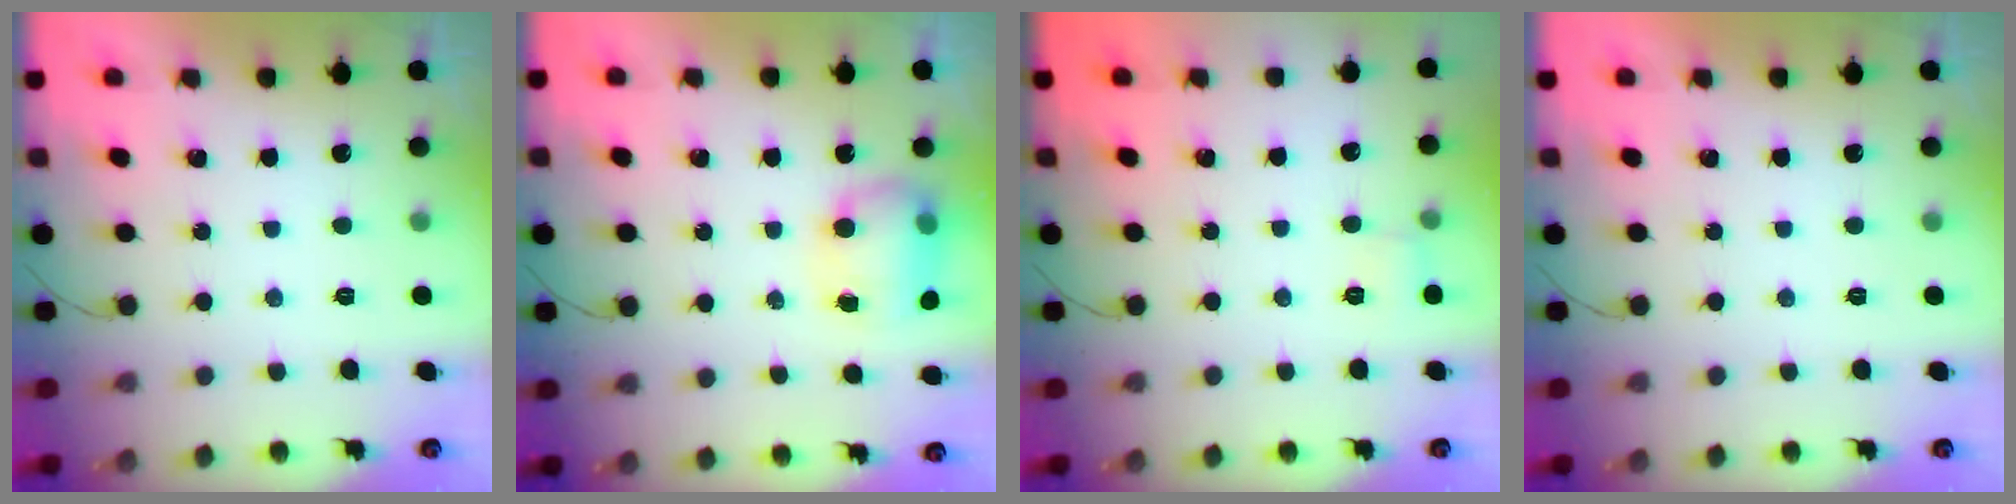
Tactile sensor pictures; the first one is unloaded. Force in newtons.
{"total": 8.0, "press": 8.0, "slide": 0.6}
{"total": 6.2, "press": 5.9, "slide": 1.9}
{"total": 0.0}